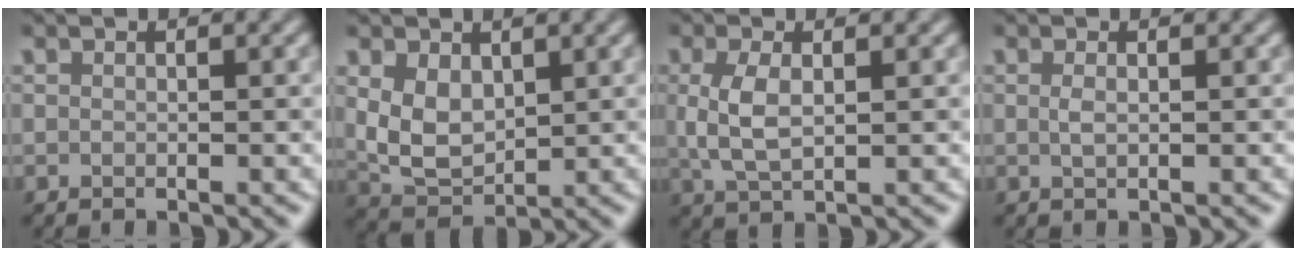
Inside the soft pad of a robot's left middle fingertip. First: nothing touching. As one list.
[{"total": 4.1, "force": [0.9, 2.7, 2.9], "torque": [-0.068, -0.004, 0.023]}, {"total": 3.2, "force": [0.4, 1.5, 2.9], "torque": [-0.068, 0.000, 0.008]}, {"total": 0.9, "force": [0.1, 0.3, 0.8], "torque": [-0.016, 0.001, 0.002]}]